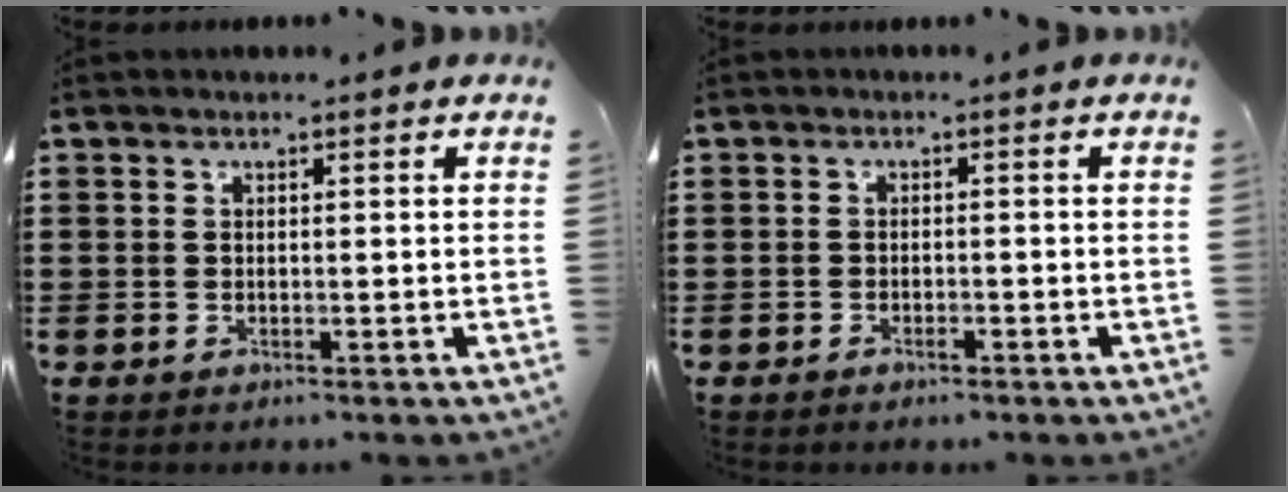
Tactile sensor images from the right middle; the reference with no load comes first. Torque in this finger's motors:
{"motor_torque": [-0.50, 0.45, -0.09, -0.04]}